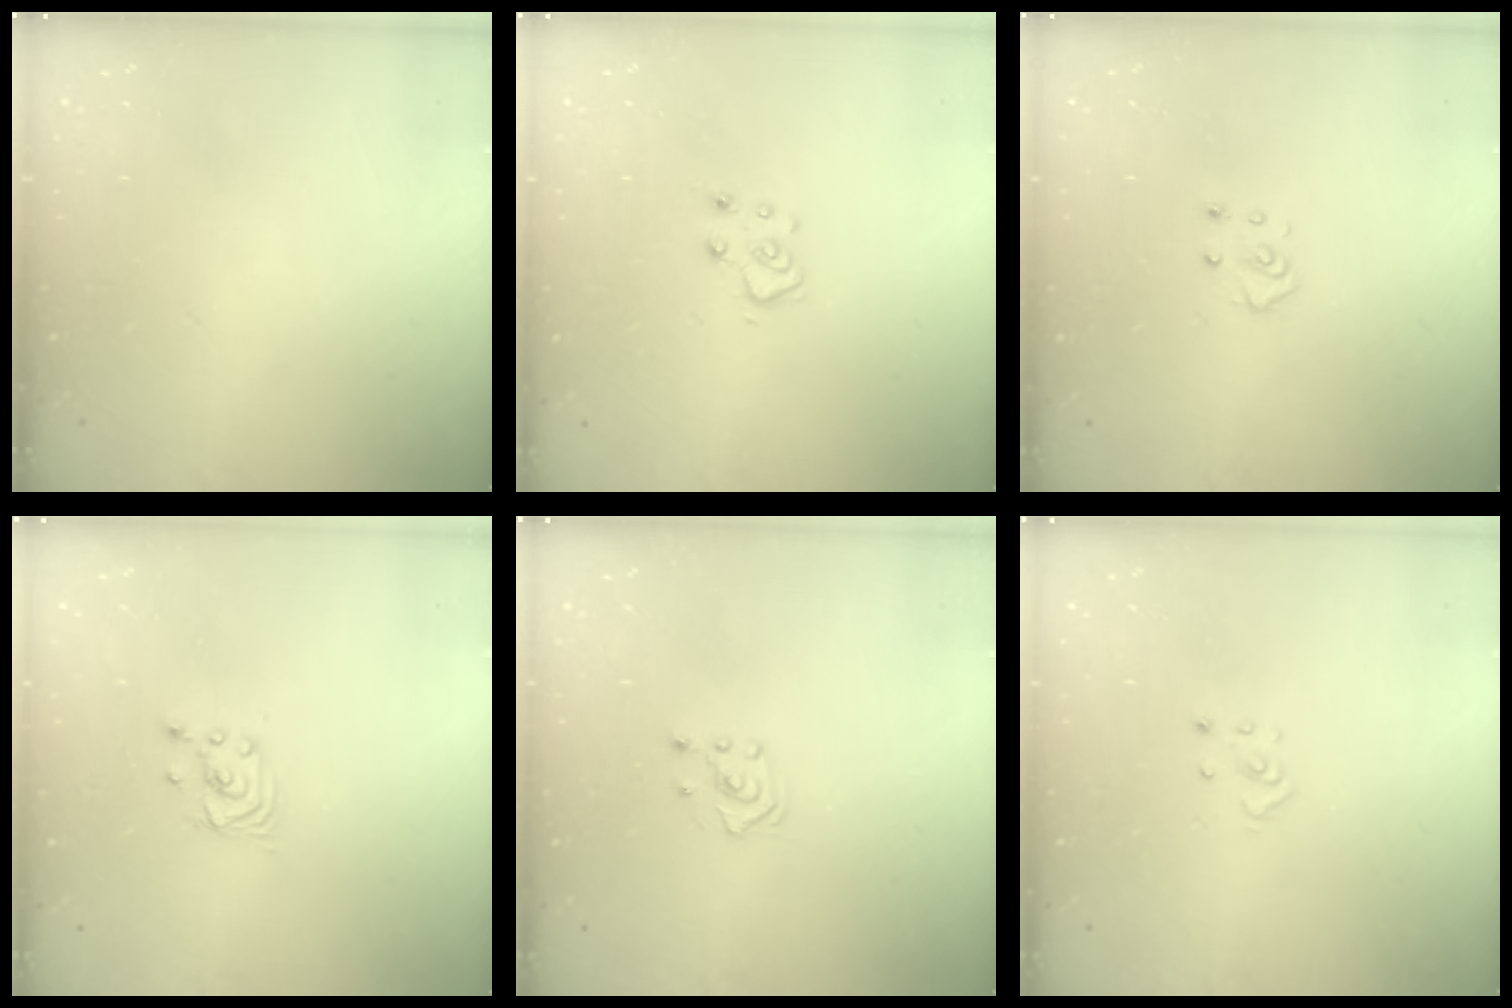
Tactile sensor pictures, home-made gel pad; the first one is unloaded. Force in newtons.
{"total": 5.7, "press": 5.7, "slide": 0.5}
{"total": 4.7, "press": 4.7, "slide": 0.4}
{"total": 2.2, "press": 2.2, "slide": 0.2}
{"total": 2.1, "press": 1.8, "slide": 0.9}
{"total": 2.3, "press": 2.3, "slide": 0.2}